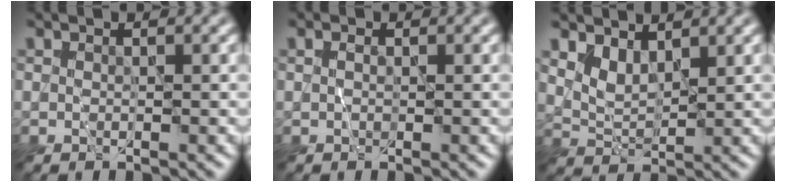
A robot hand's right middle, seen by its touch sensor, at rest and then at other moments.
{"total": 0.7, "force": [0.1, 0.5, 0.5], "torque": [-0.012, 0.000, 0.000]}
{"total": 2.6, "force": [1.7, 1.3, 1.5], "torque": [-0.036, -0.009, 0.039]}